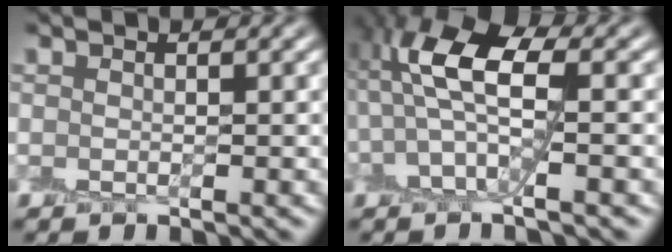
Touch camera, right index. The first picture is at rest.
{"total": 6.4, "force": [1.0, 2.6, 5.8], "torque": [-0.119, 0.016, 0.014]}